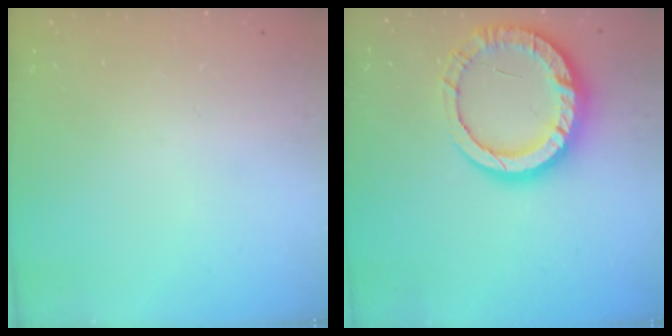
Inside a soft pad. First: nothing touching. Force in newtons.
{"total": 15.6, "press": 15.5, "slide": 1.4}